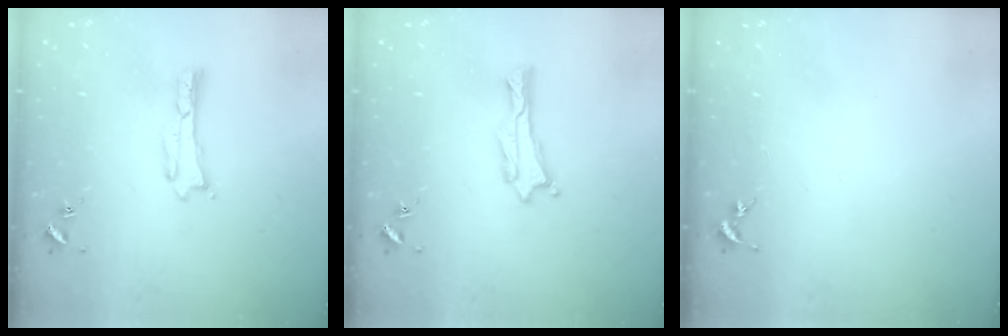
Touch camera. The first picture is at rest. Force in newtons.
{"total": 0.0}
{"total": 0.0}